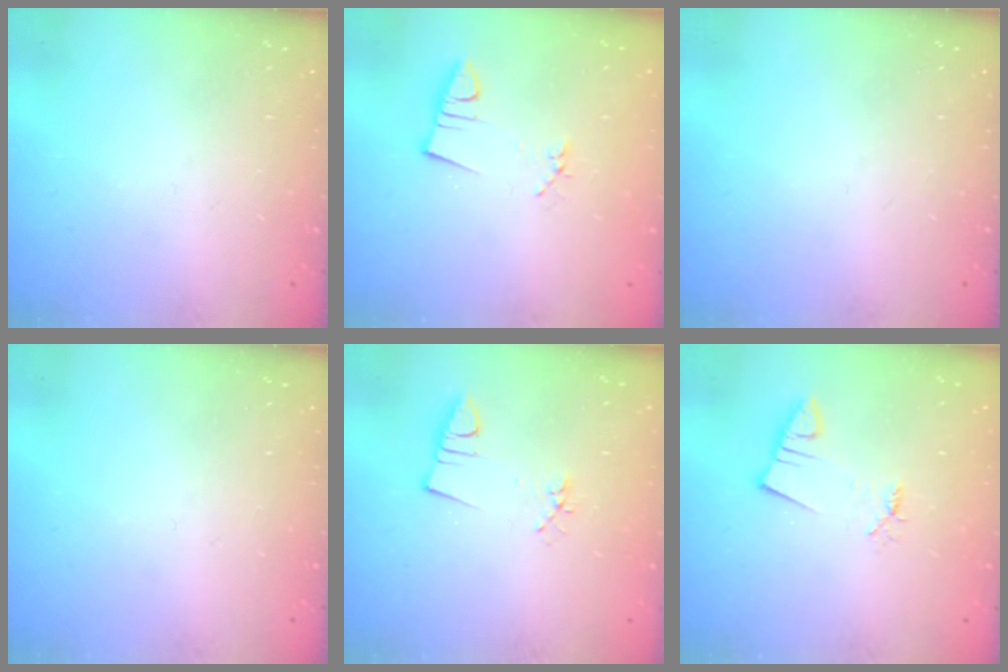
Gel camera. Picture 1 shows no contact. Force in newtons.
{"total": 2.8, "press": 1.4, "slide": 2.4}
{"total": 0.0}
{"total": 0.0}
{"total": 2.6, "press": 1.1, "slide": 2.4}
{"total": 1.8, "press": 1.8, "slide": 0.1}